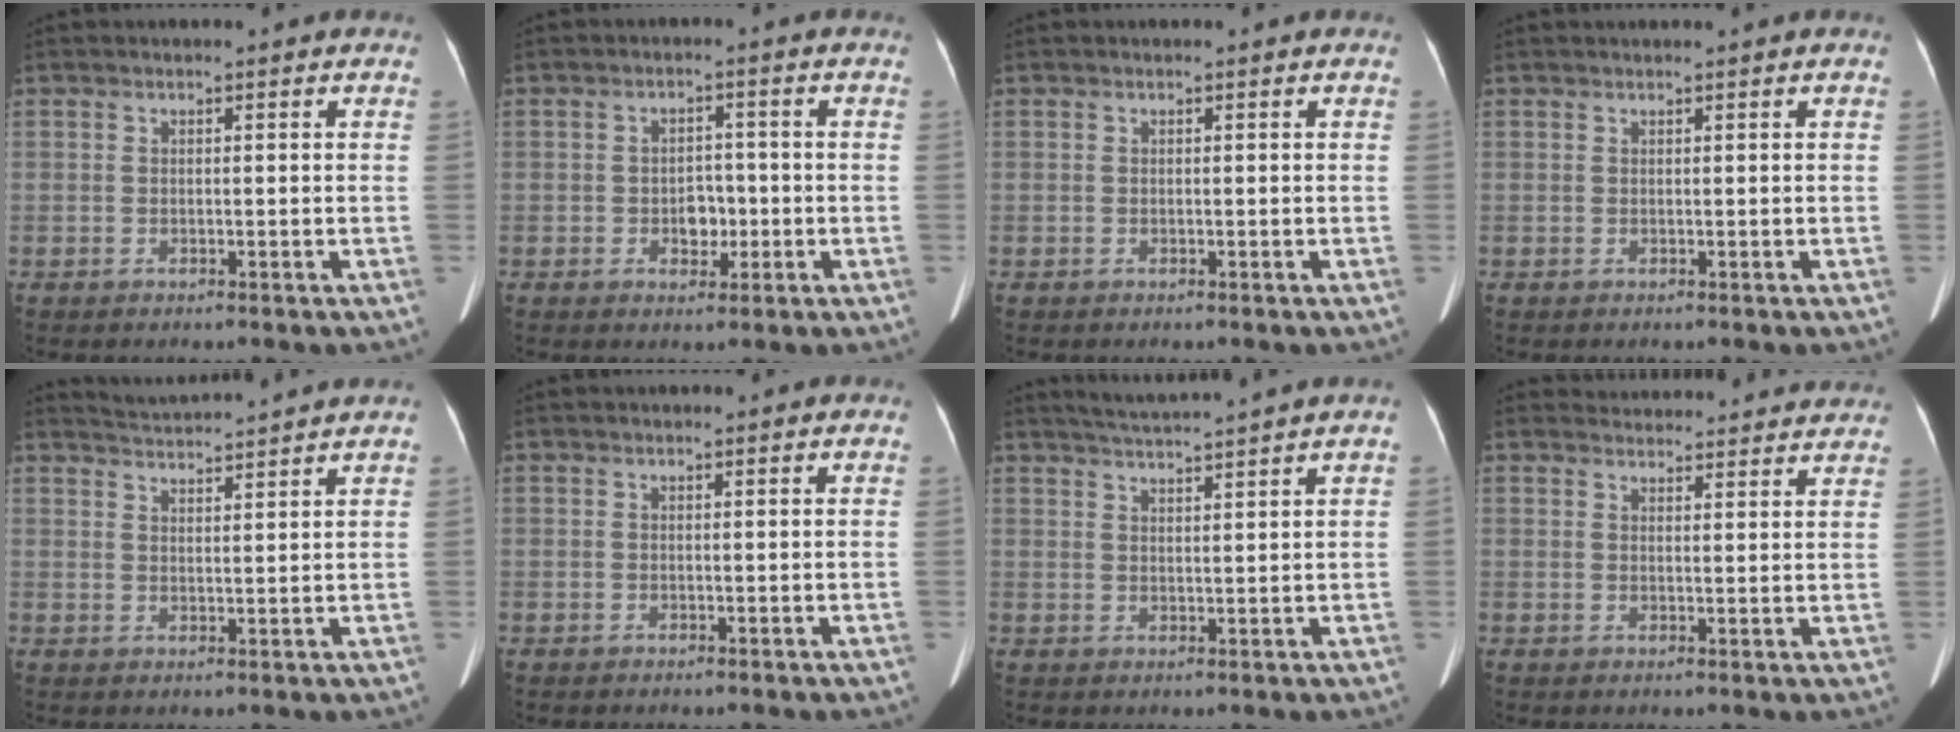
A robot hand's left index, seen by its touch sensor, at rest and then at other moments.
{"total": 3.5, "force": [-0.9, 2.4, 2.3], "torque": [-0.032, 0.005, -0.011]}
{"total": 0.0}
{"total": 1.0, "force": [0.9, -0.2, 0.5], "torque": [-0.008, 0.015, 0.021]}
{"total": 5.9, "force": [5.7, -1.3, 0.8], "torque": [-0.020, 0.012, 0.089]}
{"total": 0.0}
{"total": 5.7, "force": [5.1, -1.6, 1.8], "torque": [-0.033, 0.007, 0.085]}
{"total": 14.2, "force": [13.7, 2.8, 2.3], "torque": [-0.010, 0.016, 0.151]}